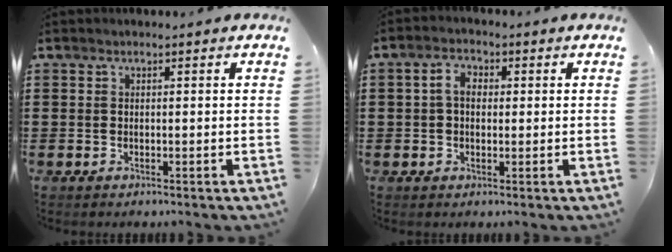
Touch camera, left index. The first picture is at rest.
{"total": 3.6, "force": [0.4, 2.5, 2.6], "torque": [-0.058, 0.014, 0.002]}